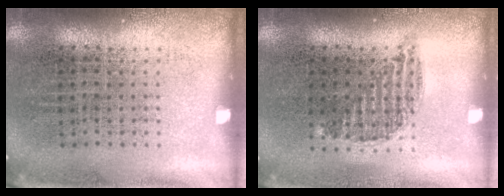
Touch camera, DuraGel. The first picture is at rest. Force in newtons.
{"total": 0.9, "press": 0.8, "slide": 0.4}